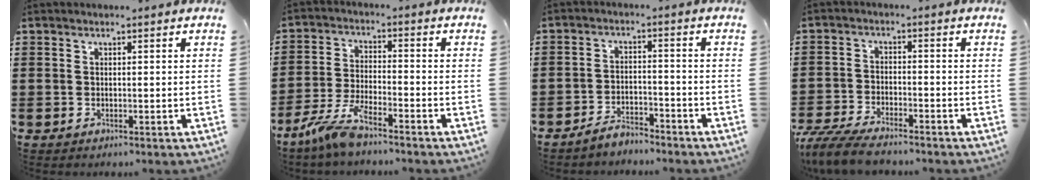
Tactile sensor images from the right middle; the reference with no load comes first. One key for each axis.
{"total": 6.2, "fx": -5.0, "fy": 0.6, "fz": 3.6, "tx": -0.093, "ty": -0.016, "tz": -0.099}
{"total": 3.7, "fx": -3.7, "fy": 0.6, "fz": 0.4, "tx": -0.011, "ty": 0.007, "tz": -0.074}
{"total": 5.7, "fx": -5.2, "fy": 0.7, "fz": 2.1, "tx": -0.060, "ty": -0.008, "tz": -0.105}